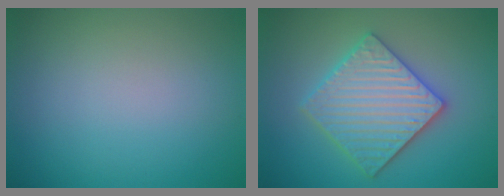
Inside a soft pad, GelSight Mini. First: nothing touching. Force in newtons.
{"total": 5.9, "press": 5.8, "slide": 1.1}